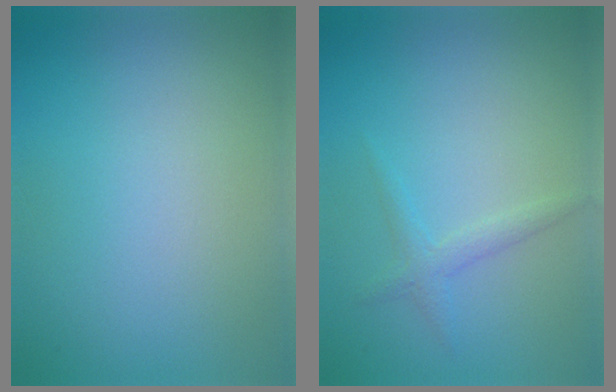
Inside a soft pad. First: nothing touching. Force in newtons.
{"total": 1.4, "press": 1.4, "slide": 0.0}